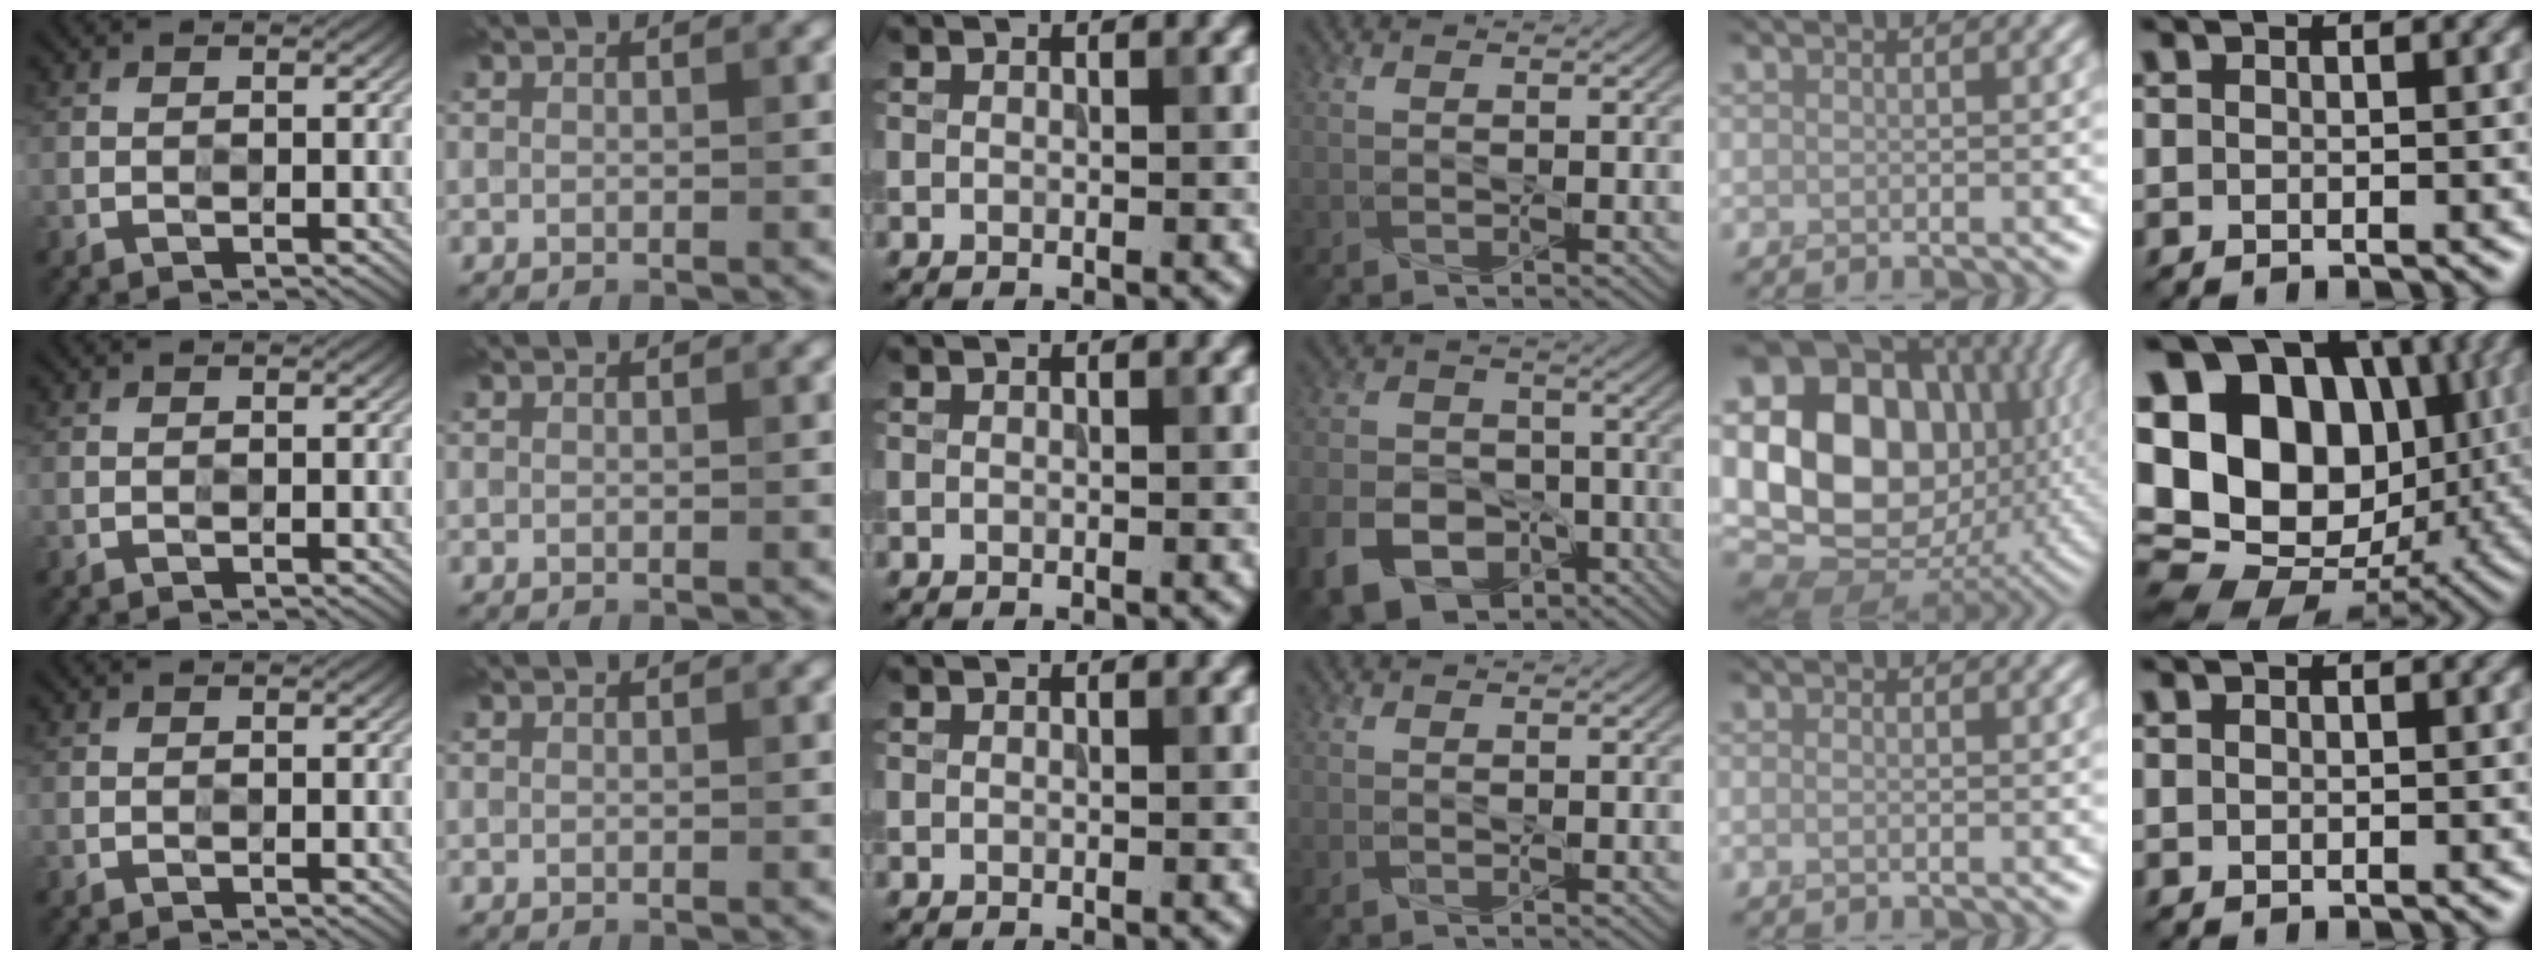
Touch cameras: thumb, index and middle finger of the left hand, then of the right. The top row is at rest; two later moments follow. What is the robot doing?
{"motion": "press", "object": "memory foam"}